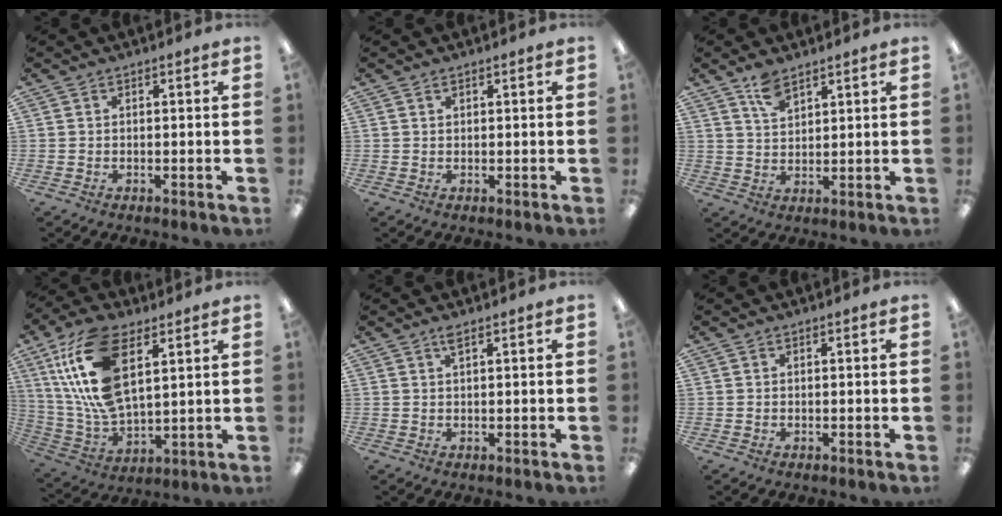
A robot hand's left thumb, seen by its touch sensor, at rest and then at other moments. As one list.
[{"total": 0.9, "force": [0.6, 0.5, 0.5], "torque": [-0.011, 0.002, 0.011]}, {"total": 5.4, "force": [4.1, 2.2, 2.9], "torque": [-0.057, -0.014, 0.074]}, {"total": 19.7, "force": [8.2, 9.7, 15.1], "torque": [-0.339, -0.021, 0.142]}, {"total": 1.6, "force": [1.0, 0.2, 1.3], "torque": [-0.030, 0.002, 0.017]}, {"total": 0.0}]